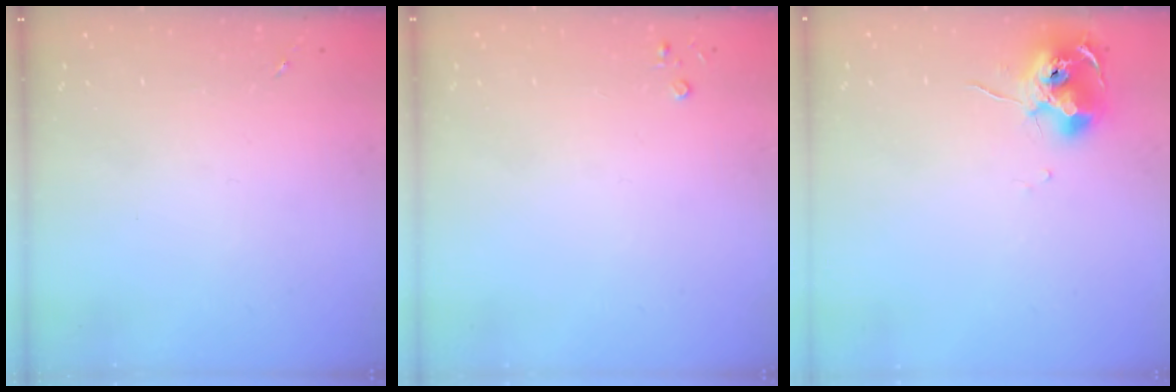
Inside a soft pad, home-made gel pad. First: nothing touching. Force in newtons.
{"total": 2.2, "press": 2.2, "slide": 0.3}
{"total": 10.4, "press": 10.3, "slide": 0.7}